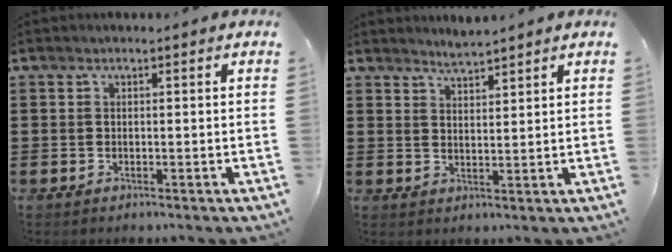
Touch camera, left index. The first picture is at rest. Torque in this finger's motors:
{"motor_torque": [0.51, -0.50, 0.00, 0.02]}